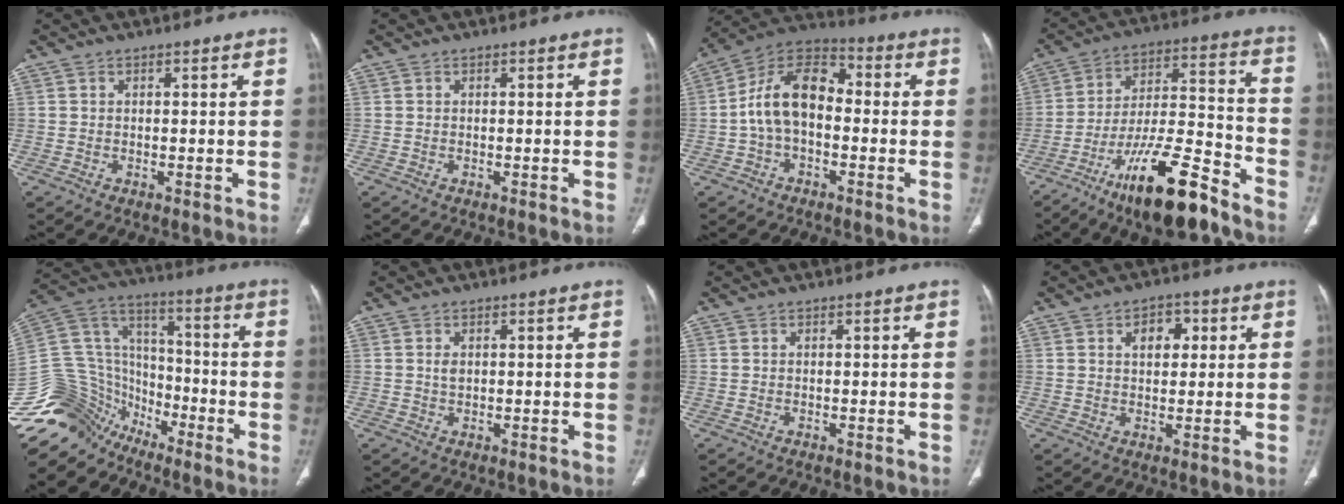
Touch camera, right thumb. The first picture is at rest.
{"total": 0.0}
{"total": 12.8, "force": [-1.0, 8.1, 9.8], "torque": [-0.164, 0.041, -0.032]}
{"total": 19.1, "force": [-12.9, 4.7, 13.3], "torque": [-0.237, 0.076, -0.219]}
{"total": 19.0, "force": [-14.9, 11.2, 3.5], "torque": [-0.079, 0.109, -0.276]}
{"total": 1.3, "force": [0.3, 0.9, 0.9], "torque": [-0.012, 0.000, 0.006]}
{"total": 0.0}
{"total": 5.0, "force": [1.7, 3.3, 3.4], "torque": [-0.025, -0.002, 0.022]}